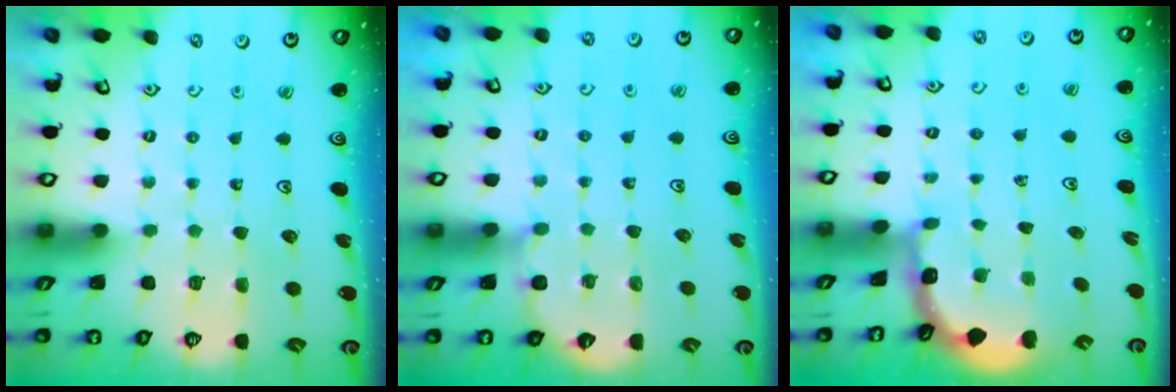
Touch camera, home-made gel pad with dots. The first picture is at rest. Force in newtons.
{"total": 4.9, "press": 4.9, "slide": 0.5}
{"total": 1.3, "press": 1.3, "slide": 0.1}